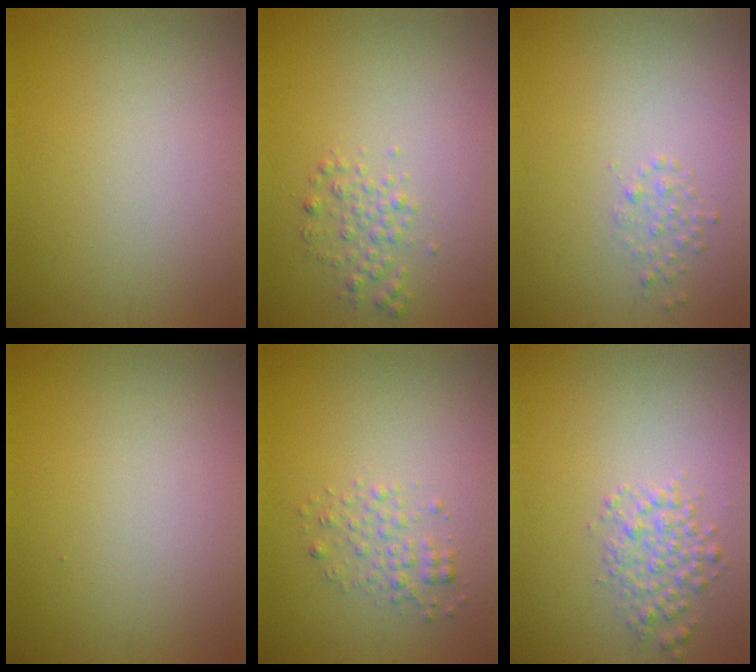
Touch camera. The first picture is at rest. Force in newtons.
{"total": 1.7, "press": 1.7, "slide": 0.0}
{"total": 1.0, "press": 1.0, "slide": 0.1}
{"total": 0.0}
{"total": 1.8, "press": 1.8, "slide": 0.1}
{"total": 2.4, "press": 2.4, "slide": 0.1}